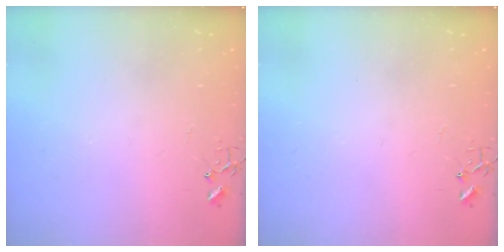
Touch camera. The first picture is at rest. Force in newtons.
{"total": 0.0}